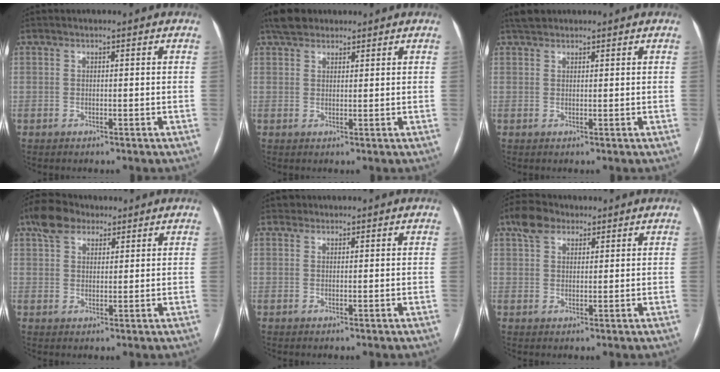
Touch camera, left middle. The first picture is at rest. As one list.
[{"total": 4.0, "force": [3.3, 2.0, 1.3], "torque": [-0.027, 0.020, 0.059]}, {"total": 2.2, "force": [1.9, 0.8, 0.5], "torque": [-0.011, 0.016, 0.033]}, {"total": 5.9, "force": [4.0, 3.5, 2.7], "torque": [-0.056, 0.028, 0.075]}, {"total": 0.8, "force": [0.6, 0.5, -0.2], "torque": [0.005, 0.001, 0.007]}, {"total": 4.7, "force": [3.0, 2.8, 2.2], "torque": [-0.047, 0.023, 0.058]}]